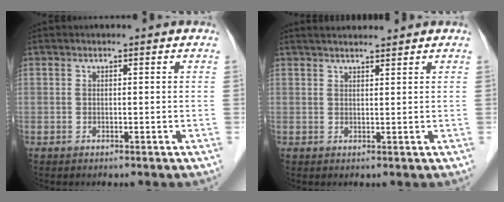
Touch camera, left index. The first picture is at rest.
{"total": 4.5, "force": [4.2, 0.4, 1.7], "torque": [-0.022, 0.027, 0.064]}